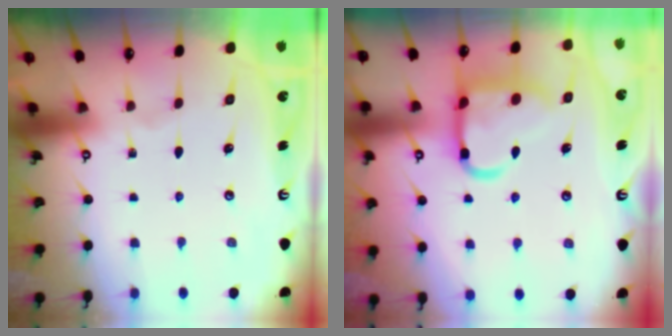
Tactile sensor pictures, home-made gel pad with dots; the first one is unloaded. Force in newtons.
{"total": 15.0, "press": 14.9, "slide": 1.5}